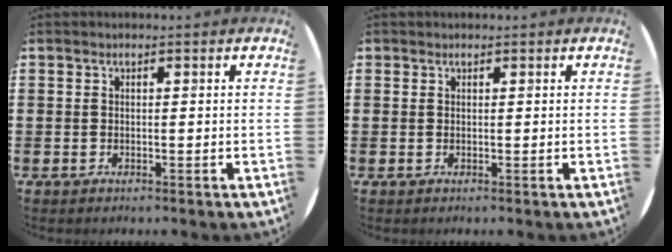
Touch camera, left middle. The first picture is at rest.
{"total": 0.0}